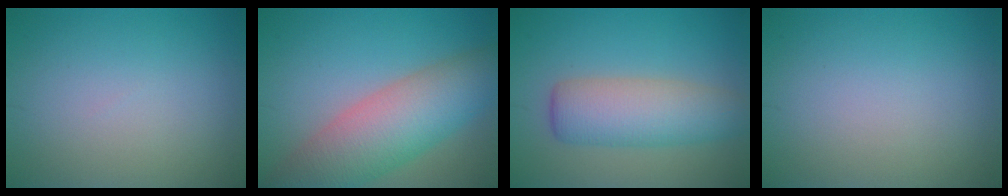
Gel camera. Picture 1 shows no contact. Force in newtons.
{"total": 8.6, "press": 8.6, "slide": 0.3}
{"total": 5.9, "press": 5.9, "slide": 0.1}
{"total": 0.0}